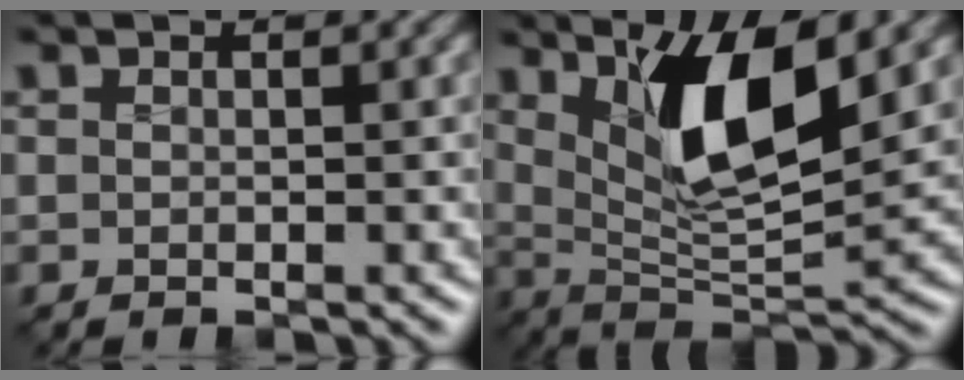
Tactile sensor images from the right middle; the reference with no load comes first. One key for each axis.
{"total": 8.0, "fx": 3.3, "fy": 2.4, "fz": 6.9, "tx": -0.122, "ty": -0.021, "tz": 0.059}